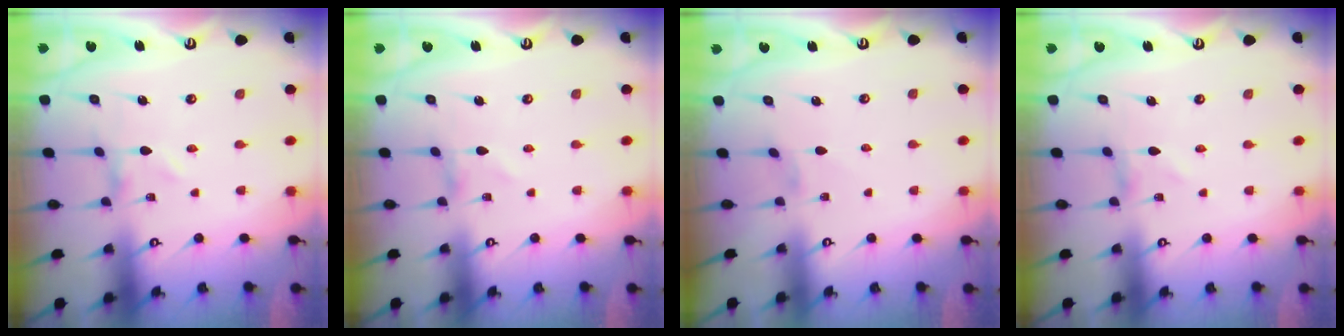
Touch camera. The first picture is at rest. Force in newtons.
{"total": 0.0}
{"total": 0.7, "press": 0.6, "slide": 0.4}
{"total": 0.8, "press": 0.8, "slide": 0.1}